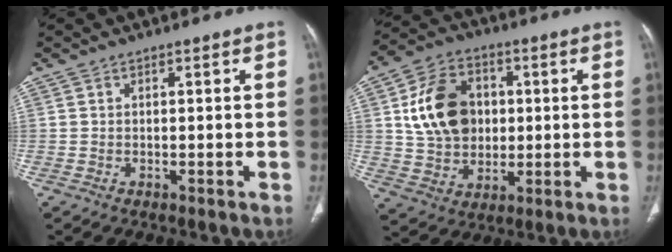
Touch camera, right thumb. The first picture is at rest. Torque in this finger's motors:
{"motor_torque": [0.96, 1.11, 0.65, -0.09, 0.14]}